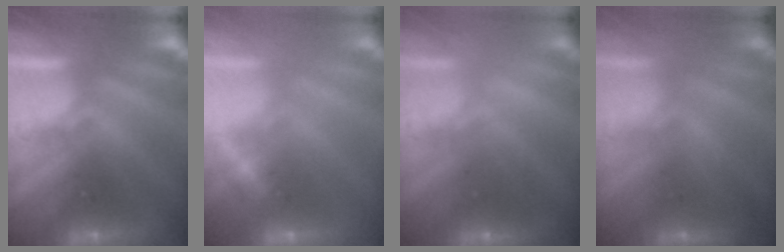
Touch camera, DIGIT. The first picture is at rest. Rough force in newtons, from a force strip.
{"total": 2.4}
{"total": 2.1}
{"total": 3.1}